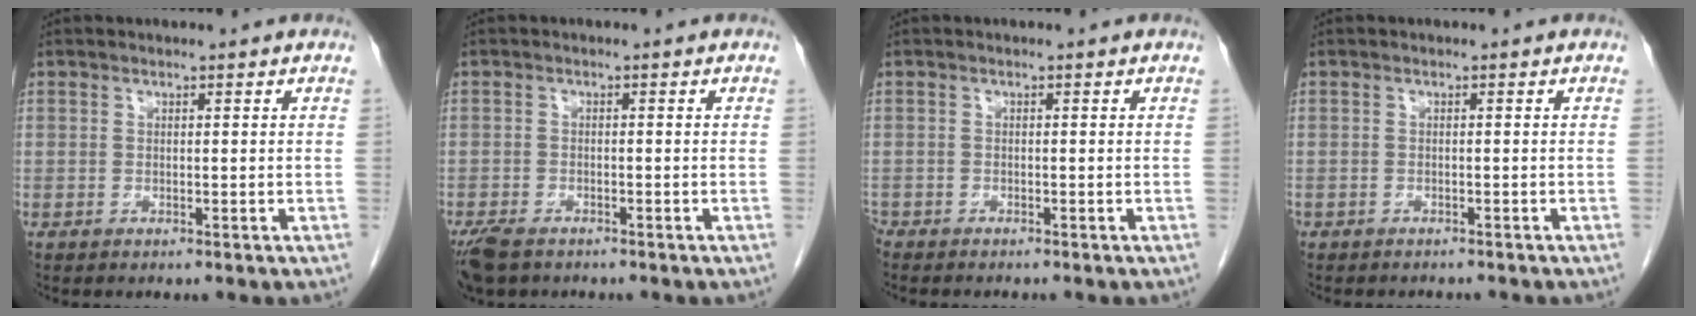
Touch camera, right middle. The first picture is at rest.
{"total": 5.1, "force": [-3.8, 2.2, 2.4], "torque": [-0.048, -0.010, -0.063]}
{"total": 2.9, "force": [-2.7, 0.4, 0.9], "torque": [-0.014, -0.007, -0.044]}
{"total": 2.6, "force": [-2.4, 1.0, 0.5], "torque": [-0.009, -0.002, -0.031]}